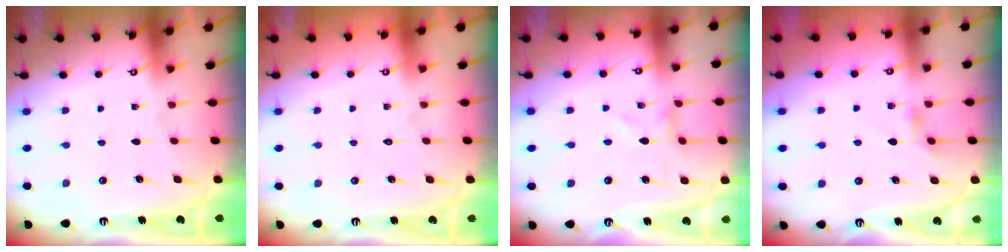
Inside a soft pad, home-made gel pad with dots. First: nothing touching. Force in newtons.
{"total": 1.6, "press": 1.6, "slide": 0.1}
{"total": 0.9, "press": 0.9, "slide": 0.1}
{"total": 2.9, "press": 2.9, "slide": 0.4}